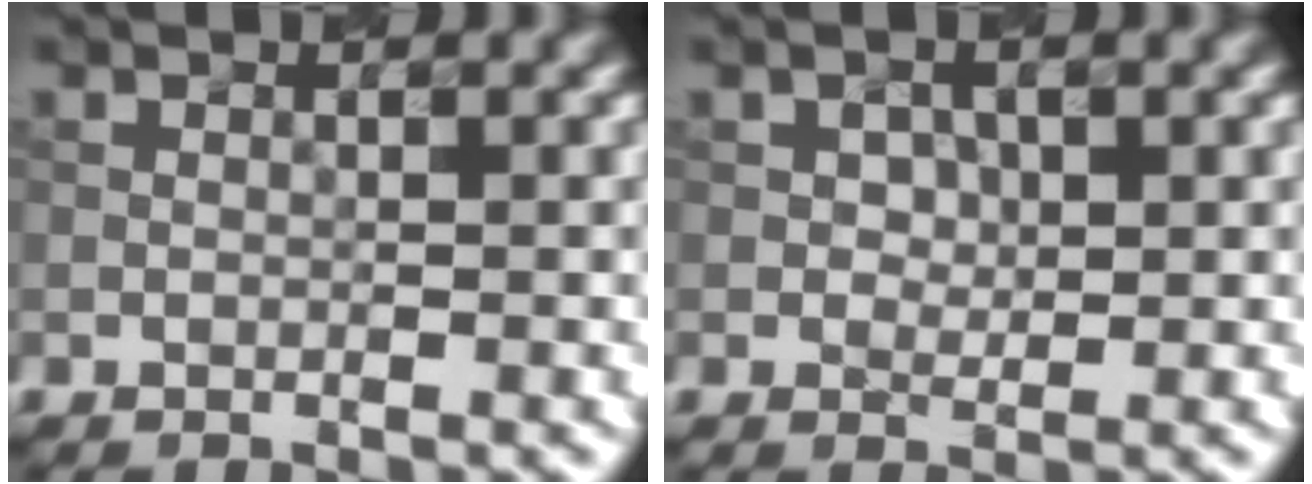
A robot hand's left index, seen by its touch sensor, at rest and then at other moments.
{"total": 1.5, "force": [0.3, 1.2, 1.0], "torque": [-0.018, 0.000, 0.004]}